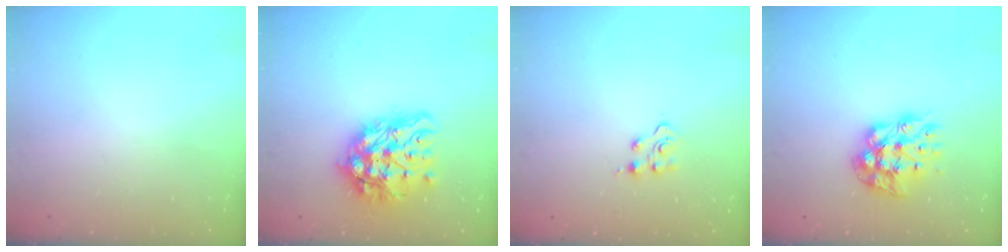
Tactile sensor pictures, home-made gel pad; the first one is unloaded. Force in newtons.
{"total": 16.4, "press": 16.4, "slide": 1.4}
{"total": 4.7, "press": 4.7, "slide": 0.5}
{"total": 12.5, "press": 12.4, "slide": 1.1}